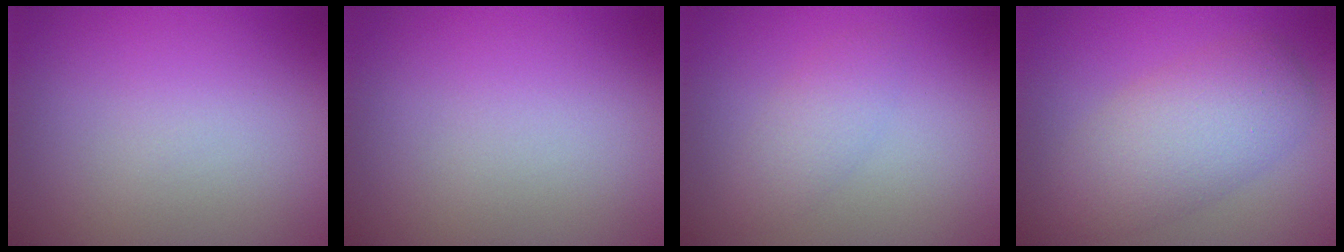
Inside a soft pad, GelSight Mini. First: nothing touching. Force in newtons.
{"total": 0.0}
{"total": 2.0, "press": 2.0, "slide": 0.2}
{"total": 5.4, "press": 5.4, "slide": 0.1}